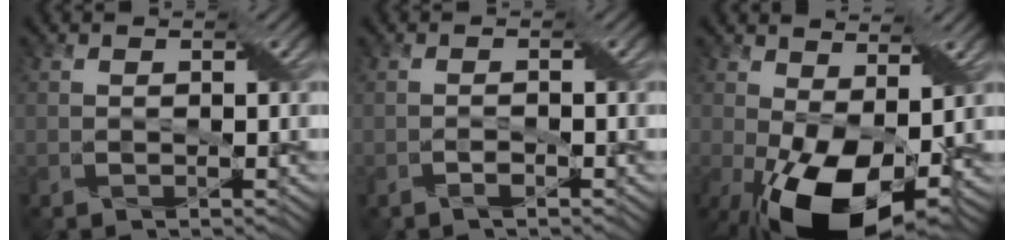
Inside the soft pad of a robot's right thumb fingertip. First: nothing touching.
{"total": 1.1, "force": [-0.7, 0.1, 0.8], "torque": [-0.018, 0.004, -0.014]}
{"total": 14.5, "force": [-3.2, 7.4, 12.0], "torque": [-0.225, -0.021, -0.046]}